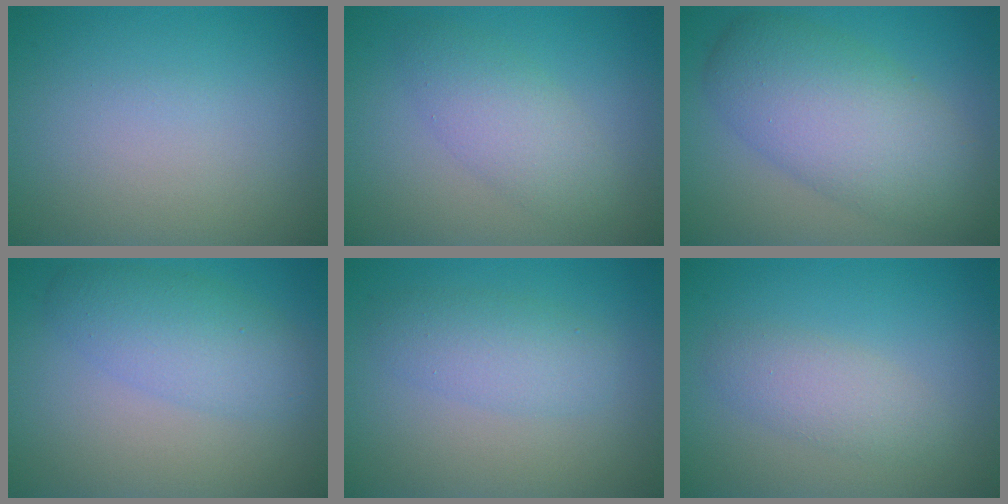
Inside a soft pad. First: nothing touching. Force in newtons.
{"total": 3.4, "press": 3.4, "slide": 0.1}
{"total": 7.9, "press": 7.9, "slide": 0.1}
{"total": 4.0, "press": 4.0, "slide": 0.1}
{"total": 3.0, "press": 3.0, "slide": 0.1}
{"total": 2.5, "press": 2.5, "slide": 0.1}